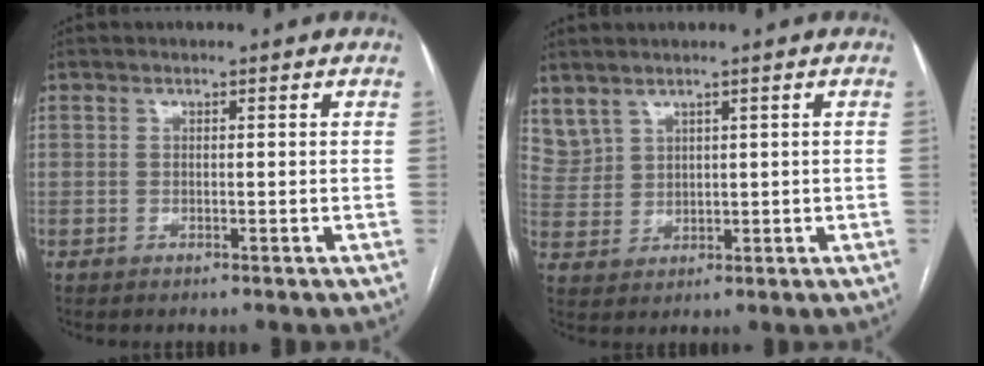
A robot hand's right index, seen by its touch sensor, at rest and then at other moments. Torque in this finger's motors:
{"motor_torque": [-0.25, -0.02, 0.02, 0.00]}